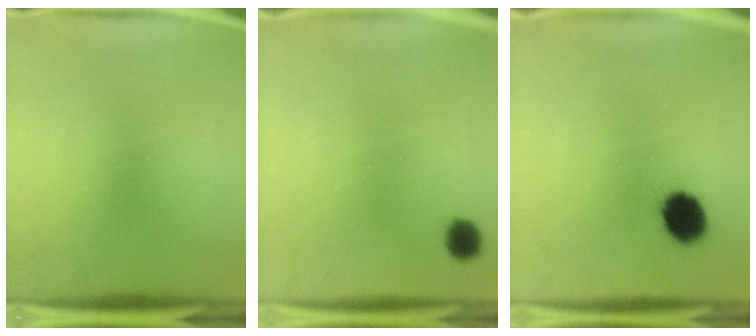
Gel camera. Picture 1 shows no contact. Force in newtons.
{"total": 3.3}
{"total": 9.1}